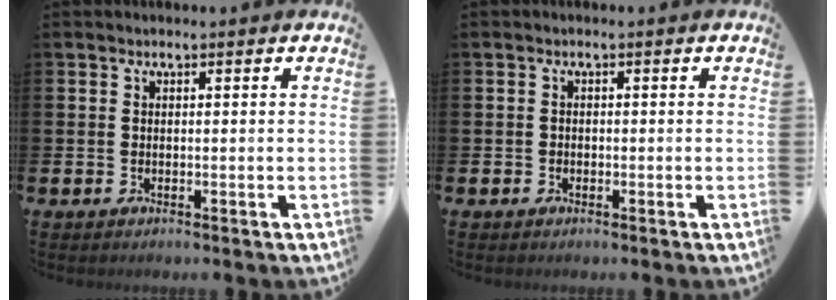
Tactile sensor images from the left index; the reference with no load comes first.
{"total": 0.7, "force": [-0.4, 0.6, 0.2], "torque": [-0.007, 0.005, -0.009]}